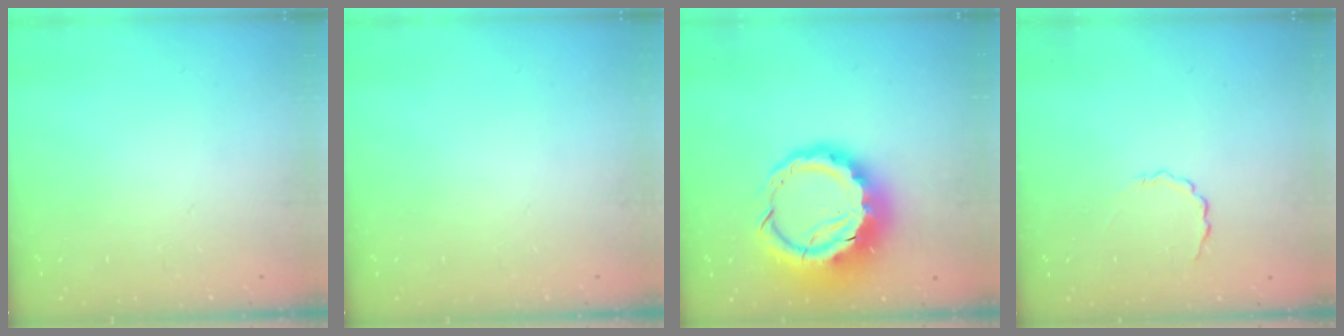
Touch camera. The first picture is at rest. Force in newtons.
{"total": 0.0}
{"total": 14.6, "press": 14.3, "slide": 3.0}
{"total": 2.7, "press": 2.5, "slide": 0.8}